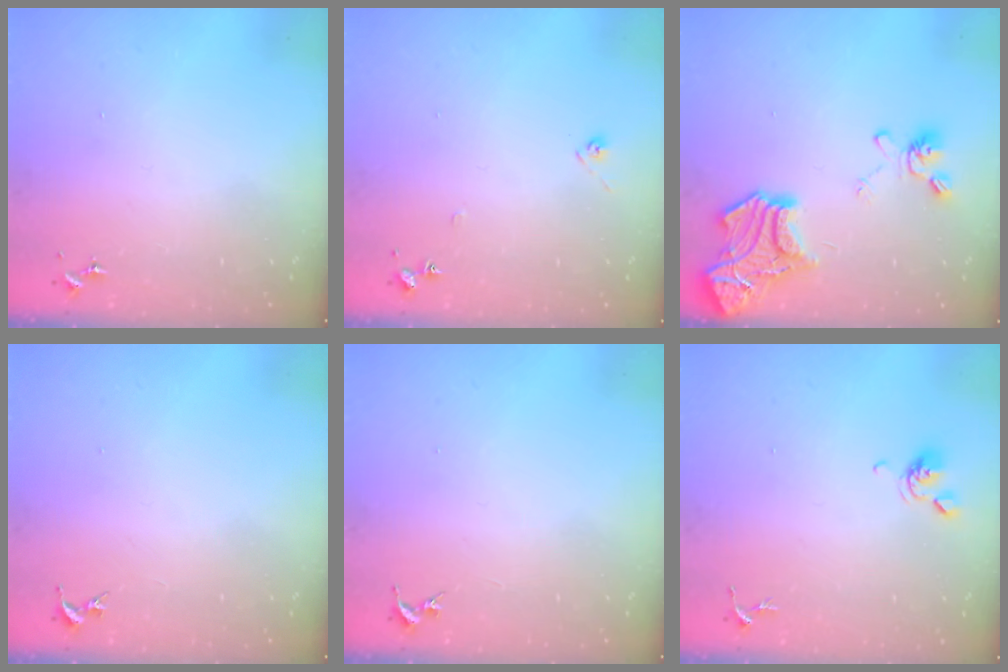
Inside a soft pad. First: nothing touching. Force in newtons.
{"total": 6.2, "press": 6.2, "slide": 0.6}
{"total": 19.7, "press": 19.6, "slide": 1.9}
{"total": 0.0}
{"total": 0.0}
{"total": 6.2, "press": 6.0, "slide": 1.5}